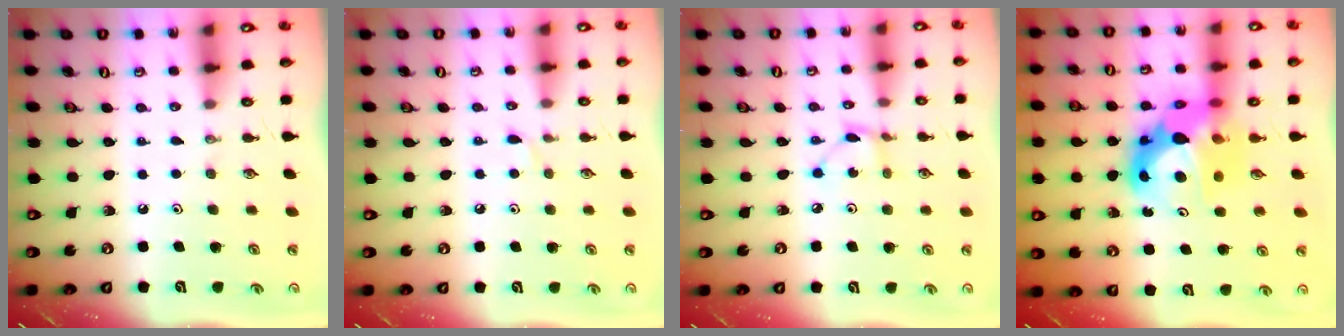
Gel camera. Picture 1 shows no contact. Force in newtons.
{"total": 2.9, "press": 2.8, "slide": 0.5}
{"total": 2.6, "press": 2.6, "slide": 0.2}
{"total": 13.9, "press": 13.8, "slide": 1.3}